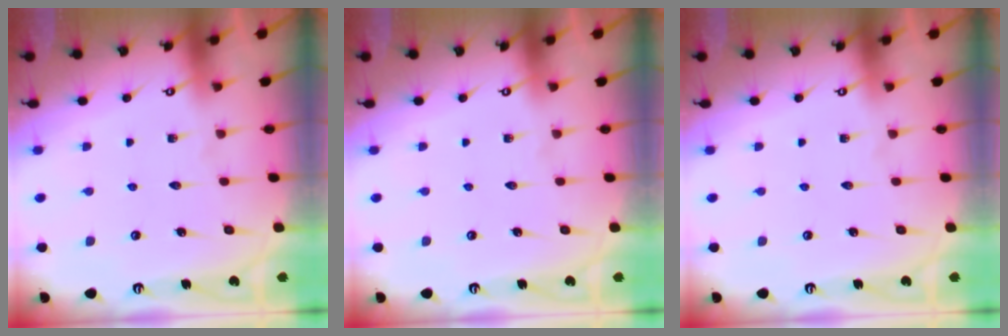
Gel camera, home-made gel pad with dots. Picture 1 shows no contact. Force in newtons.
{"total": 0.0}
{"total": 0.0}